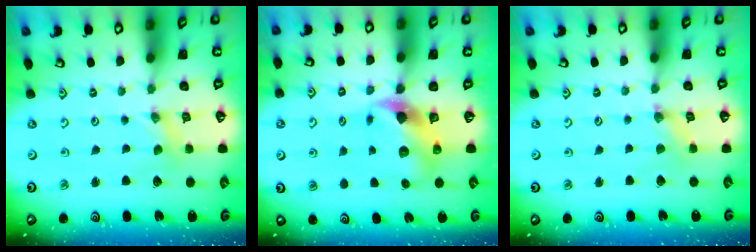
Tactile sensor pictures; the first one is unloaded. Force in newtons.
{"total": 7.8, "press": 7.7, "slide": 1.2}
{"total": 1.0, "press": 1.0, "slide": 0.3}